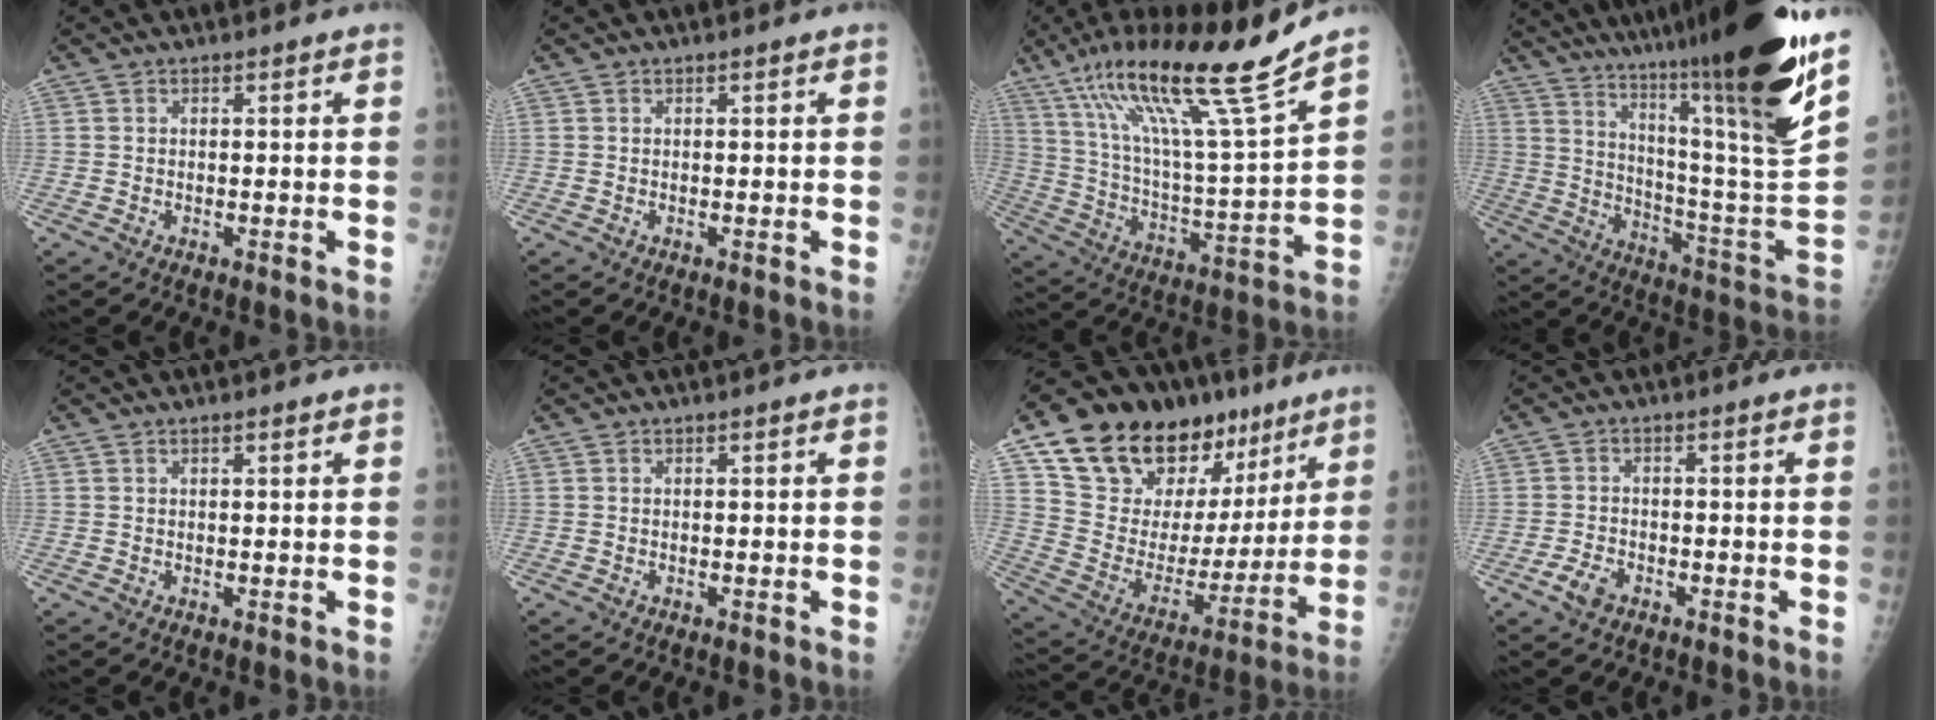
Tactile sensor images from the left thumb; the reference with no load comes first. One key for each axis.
{"total": 0.0}
{"total": 22.5, "fx": 15.2, "fy": 0.8, "fz": 16.6, "tx": -0.266, "ty": -0.057, "tz": 0.269}
{"total": 33.7, "fx": 22.9, "fy": 2.3, "fz": 24.6, "tx": -0.334, "ty": -0.114, "tz": 0.348}
{"total": 0.9, "fx": 0.7, "fy": 0.2, "fz": 0.6, "tx": -0.009, "ty": -0.002, "tz": 0.011}
{"total": 0.0}
{"total": 27.6, "fx": 16.4, "fy": 14.9, "fz": 16.5, "tx": -0.224, "ty": -0.018, "tz": 0.283}
{"total": 3.4, "fx": -1.9, "fy": 2.0, "fz": 1.9, "tx": -0.036, "ty": 0.008, "tz": -0.033}